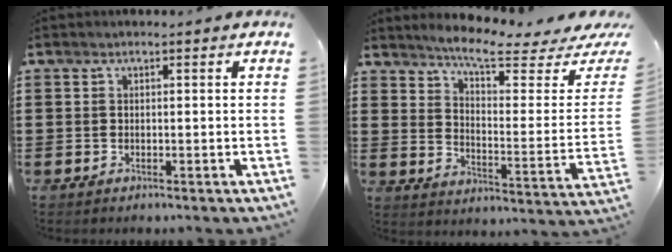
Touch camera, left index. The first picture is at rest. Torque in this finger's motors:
{"motor_torque": [1.08, -1.06, 0.06, -0.01]}